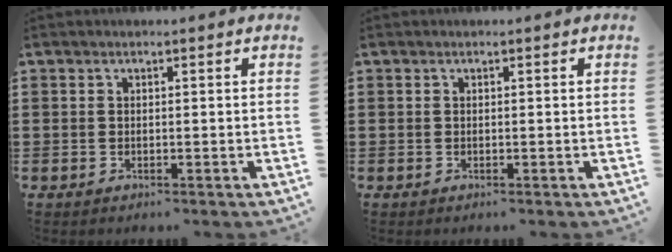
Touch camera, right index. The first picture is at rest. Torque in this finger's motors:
{"motor_torque": [0.17, 0.17, 0.00, 0.00]}